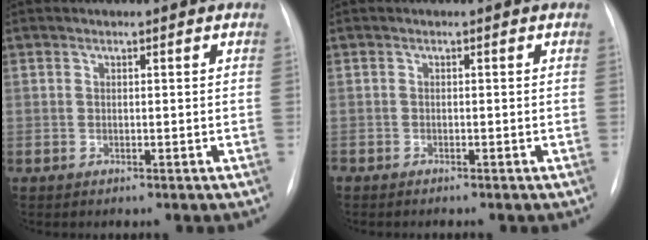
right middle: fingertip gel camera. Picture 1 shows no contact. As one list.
[{"total": 0.9, "force": [-0.9, 0.1, 0.3], "torque": [-0.007, -0.002, -0.014]}]